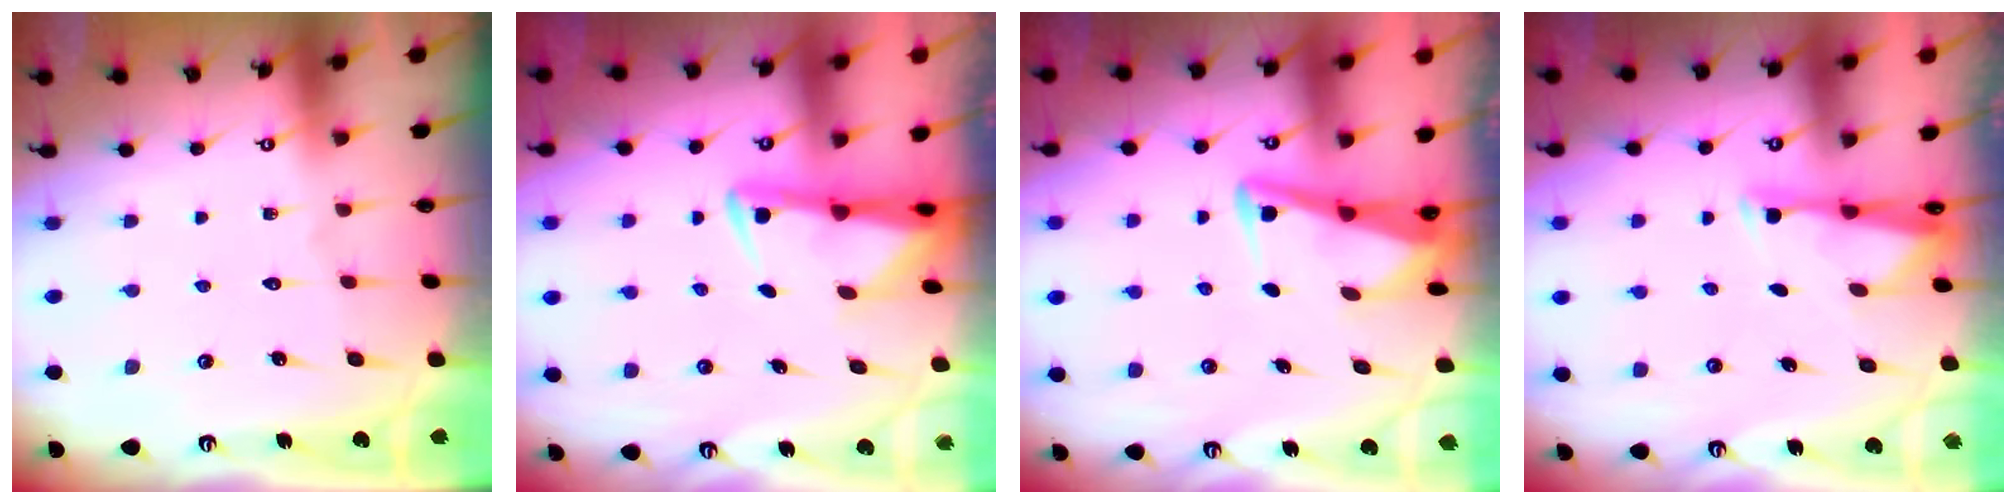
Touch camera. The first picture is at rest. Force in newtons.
{"total": 3.0, "press": 2.9, "slide": 0.4}
{"total": 3.9, "press": 3.8, "slide": 0.4}
{"total": 3.1, "press": 3.0, "slide": 0.6}